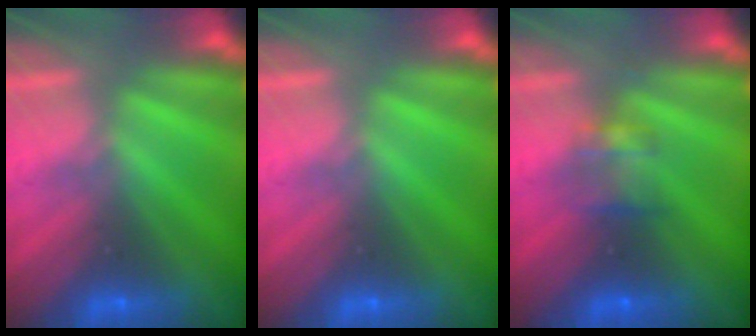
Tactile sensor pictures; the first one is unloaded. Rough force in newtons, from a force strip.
{"total": 0.0}
{"total": 2.8}